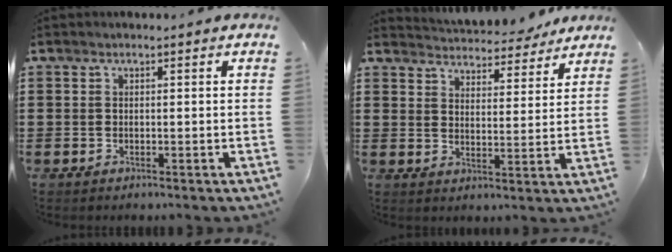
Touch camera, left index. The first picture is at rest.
{"total": 4.6, "force": [4.6, 0.7, 0.2], "torque": [-0.026, -0.024, 0.081]}